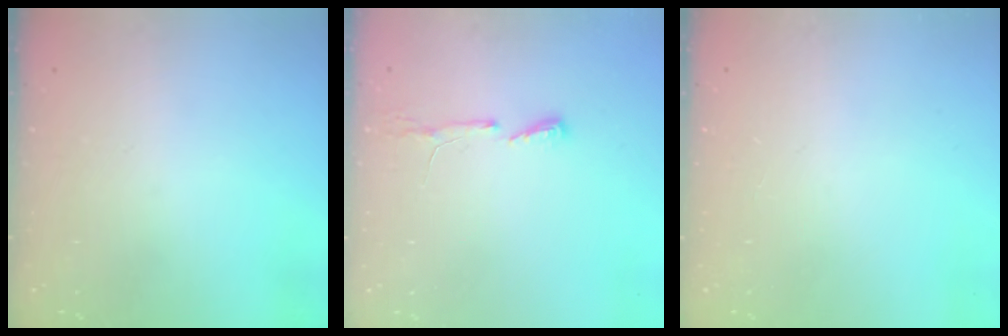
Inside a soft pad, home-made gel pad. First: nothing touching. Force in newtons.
{"total": 5.2, "press": 5.1, "slide": 0.7}
{"total": 0.0}